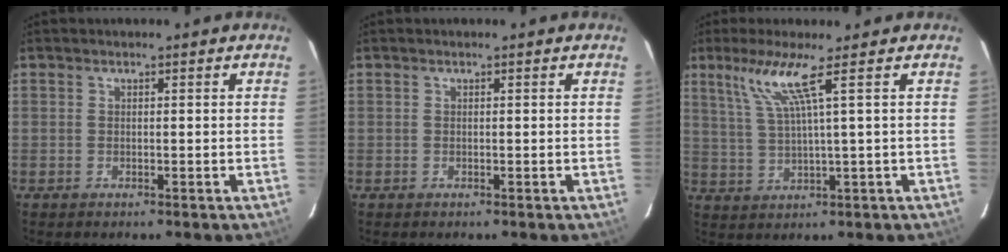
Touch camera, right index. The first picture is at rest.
{"total": 0.0}
{"total": 6.4, "force": [3.4, -1.3, 5.3], "torque": [-0.102, -0.006, 0.075]}